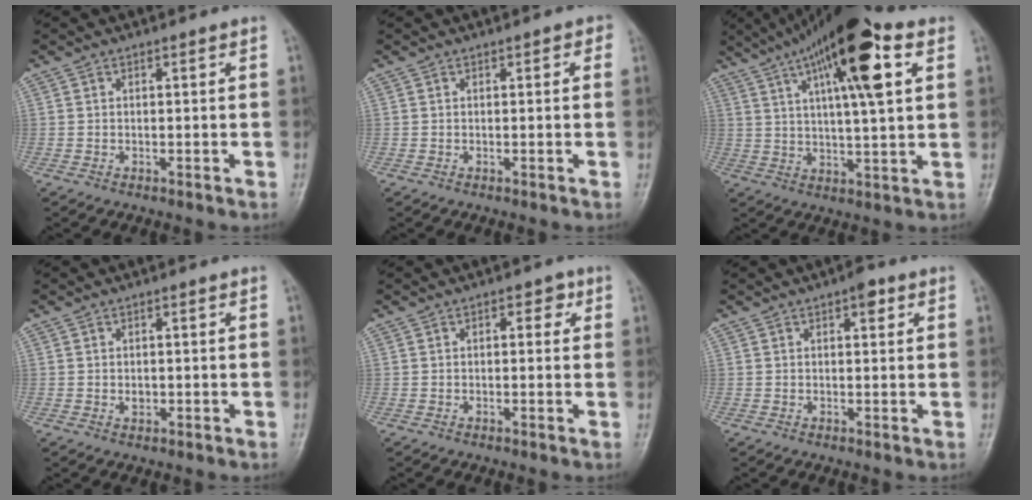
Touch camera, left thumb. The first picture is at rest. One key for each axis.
{"total": 1.5, "fx": 0.4, "fy": 0.8, "fz": 1.2, "tx": -0.006, "ty": 0.004, "tz": 0.001}
{"total": 18.1, "fx": 7.6, "fy": 4.5, "fz": 15.8, "tx": -0.251, "ty": 0.003, "tz": 0.119}
{"total": 1.3, "fx": -0.2, "fy": 1.1, "fz": 0.8, "tx": -0.006, "ty": 0.003, "tz": -0.001}
{"total": 2.6, "fx": 0.9, "fy": 1.6, "fz": 1.8, "tx": -0.003, "ty": 0.003, "tz": 0.005}
{"total": 2.5, "fx": 1.3, "fy": 1.2, "fz": 1.8, "tx": -0.015, "ty": 0.000, "tz": 0.012}